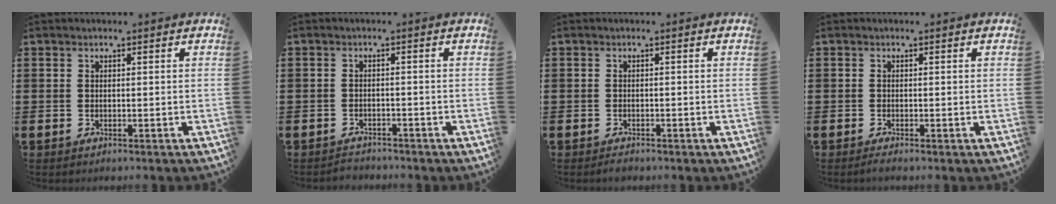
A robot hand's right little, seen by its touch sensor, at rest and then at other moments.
{"total": 1.3, "force": [-1.3, 0.2, -0.2], "torque": [-0.002, 0.005, -0.029]}
{"total": 0.6, "force": [-0.6, 0.2, 0.0], "torque": [-0.003, -0.001, -0.012]}
{"total": 0.6, "force": [-0.4, 0.1, 0.4], "torque": [-0.008, -0.003, -0.007]}